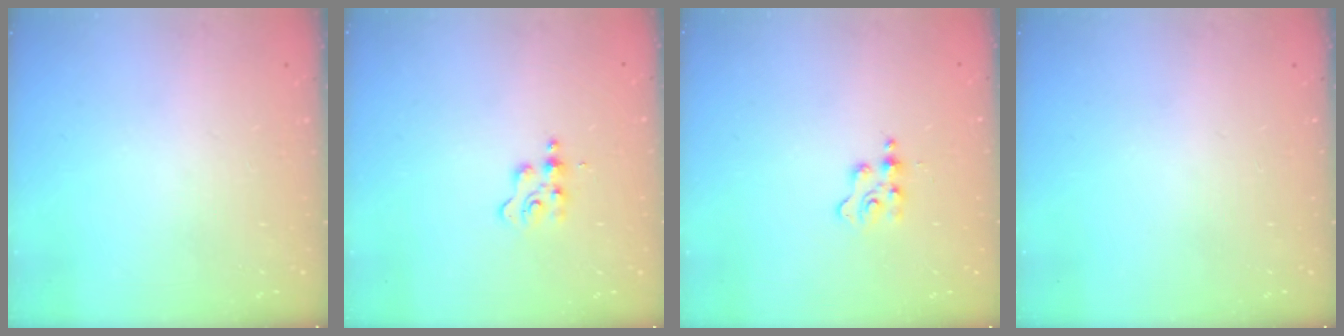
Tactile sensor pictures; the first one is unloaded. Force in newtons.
{"total": 3.7, "press": 3.7, "slide": 0.5}
{"total": 2.1, "press": 2.1, "slide": 0.4}
{"total": 0.0}